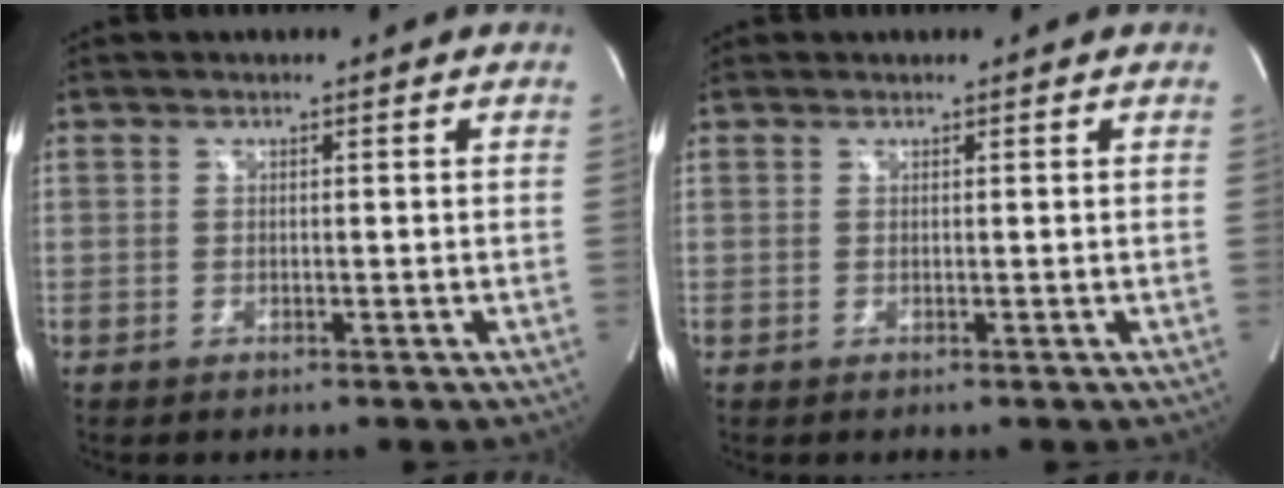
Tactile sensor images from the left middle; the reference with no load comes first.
{"total": 0.5, "force": [0.4, 0.3, -0.1], "torque": [-0.003, 0.007, 0.009]}